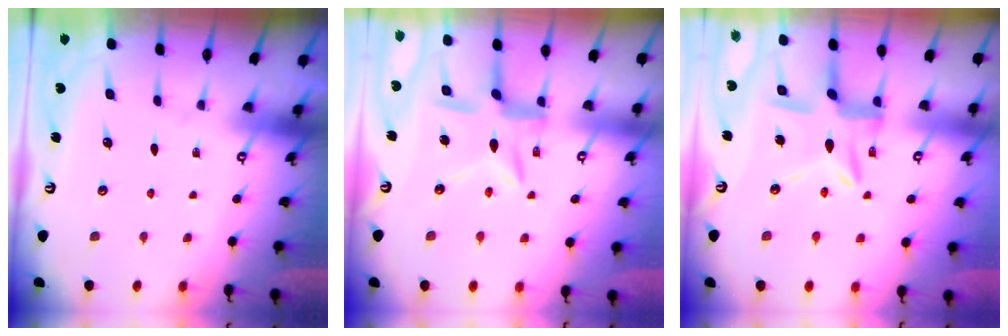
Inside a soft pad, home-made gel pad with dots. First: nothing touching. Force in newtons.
{"total": 10.7, "press": 10.7, "slide": 1.1}
{"total": 11.0, "press": 10.9, "slide": 1.0}